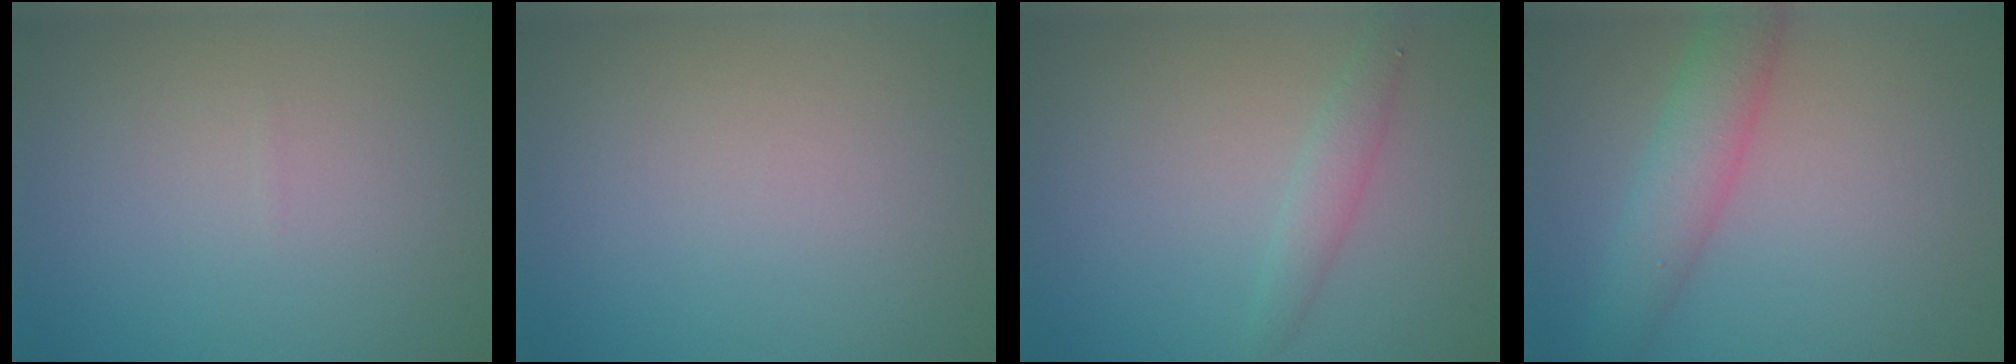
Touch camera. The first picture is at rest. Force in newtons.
{"total": 0.0}
{"total": 1.6, "press": 1.6, "slide": 0.0}
{"total": 4.1, "press": 4.1, "slide": 0.2}